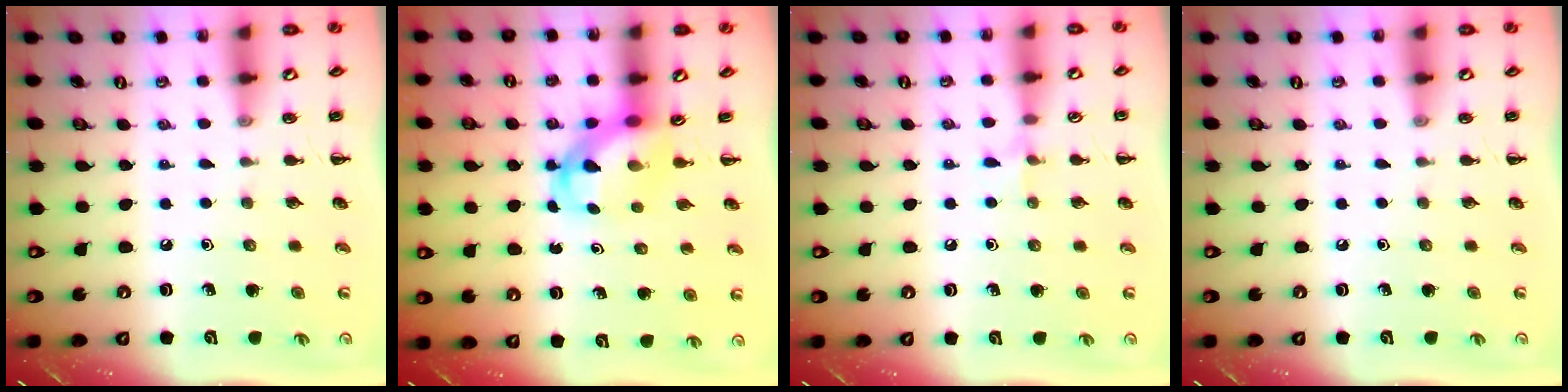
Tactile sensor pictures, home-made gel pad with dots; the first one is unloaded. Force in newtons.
{"total": 4.4, "press": 4.3, "slide": 0.7}
{"total": 5.2, "press": 4.9, "slide": 1.6}
{"total": 0.0}